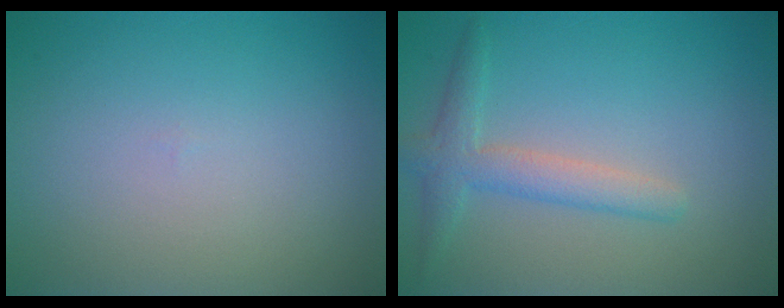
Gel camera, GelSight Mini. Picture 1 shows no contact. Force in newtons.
{"total": 2.9, "press": 2.9, "slide": 0.1}